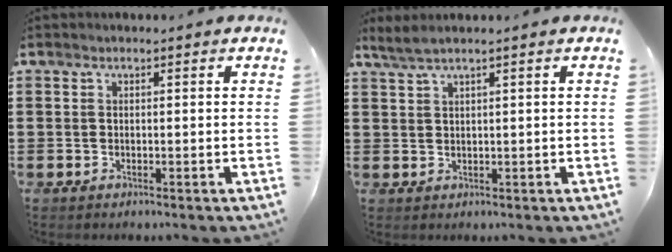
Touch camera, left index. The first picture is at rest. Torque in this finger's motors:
{"motor_torque": [0.80, -0.67, 0.06, 0.06]}